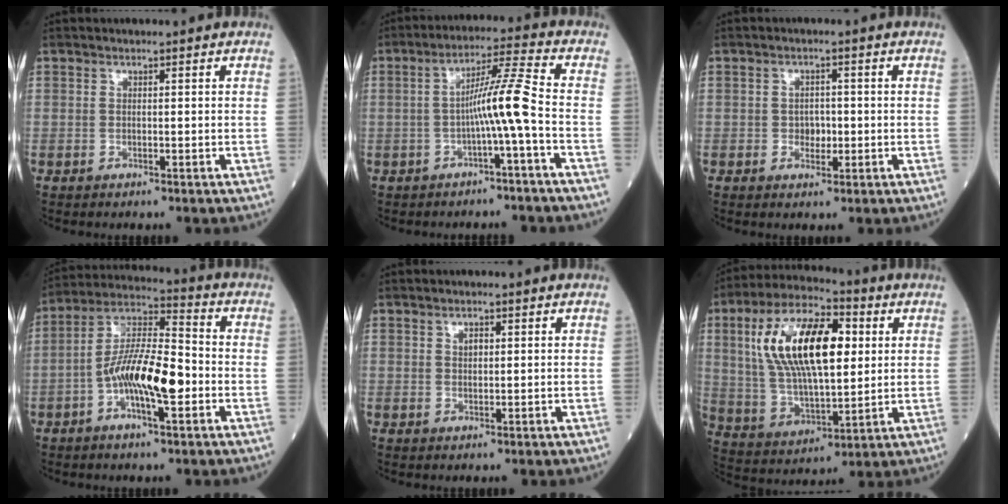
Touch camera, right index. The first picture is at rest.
{"total": 7.2, "force": [-1.9, -1.4, 6.8], "torque": [-0.118, 0.019, -0.033]}
{"total": 2.7, "force": [-0.3, 1.8, 1.9], "torque": [-0.024, 0.005, 0.000]}
{"total": 12.2, "force": [-3.1, 3.0, 11.4], "torque": [-0.223, 0.015, -0.054]}
{"total": 1.4, "force": [0.5, 0.8, 1.1], "torque": [-0.017, 0.000, 0.009]}
{"total": 18.7, "force": [4.6, 7.1, 16.6], "torque": [-0.325, 0.026, 0.083]}